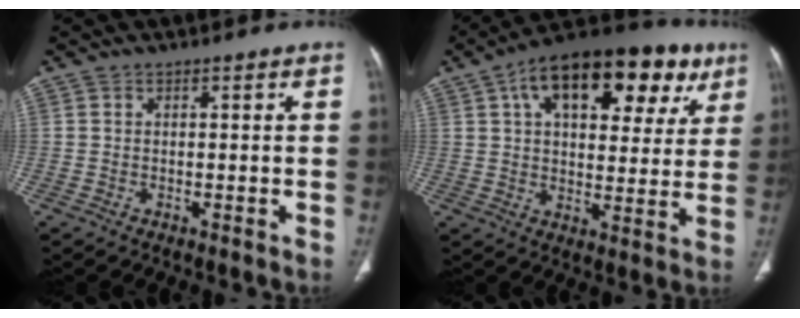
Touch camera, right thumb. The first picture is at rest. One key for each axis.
{"total": 24.0, "fx": 10.9, "fy": 12.3, "fz": 17.5, "tx": -0.224, "ty": 0.012, "tz": 0.158}